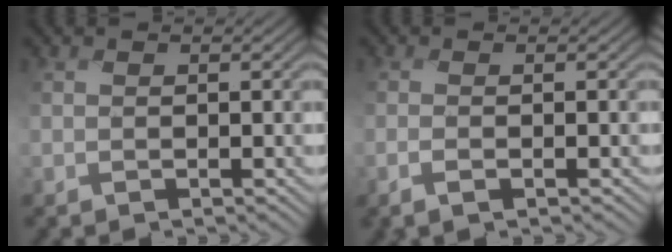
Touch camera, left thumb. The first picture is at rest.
{"total": 1.2, "force": [-0.6, -0.5, 1.0], "torque": [-0.024, 0.005, -0.016]}